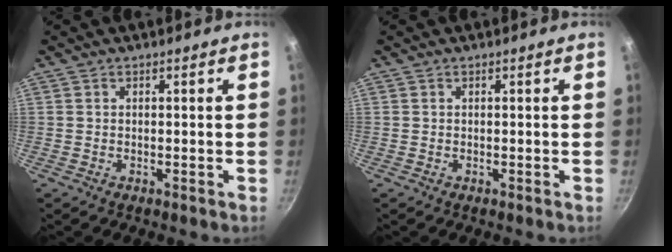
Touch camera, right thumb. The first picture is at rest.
{"total": 0.0}